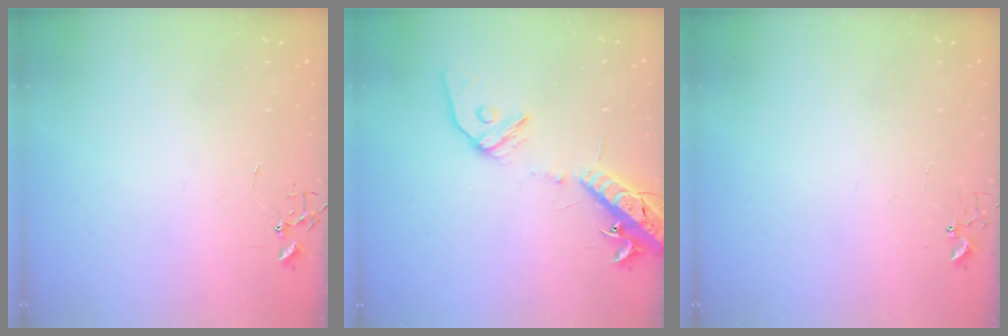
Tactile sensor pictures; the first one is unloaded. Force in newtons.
{"total": 15.4, "press": 15.0, "slide": 3.5}
{"total": 2.7, "press": 2.7, "slide": 0.3}